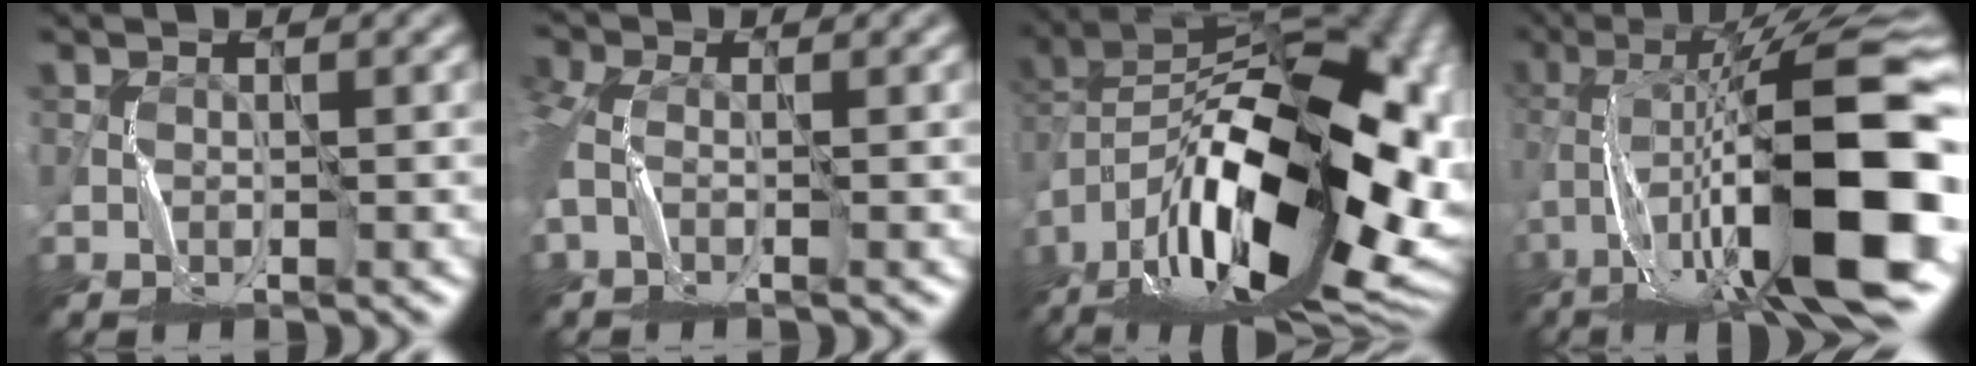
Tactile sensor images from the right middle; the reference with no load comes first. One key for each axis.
{"total": 3.3, "fx": -0.4, "fy": 1.7, "fz": 2.8, "tx": -0.079, "ty": -0.007, "tz": -0.004}
{"total": 19.3, "fx": -6.5, "fy": 8.5, "fz": 16.0, "tx": -0.237, "ty": 0.021, "tz": -0.110}
{"total": 17.4, "fx": -4.3, "fy": 5.1, "fz": 16.1, "tx": -0.279, "ty": 0.033, "tz": -0.071}